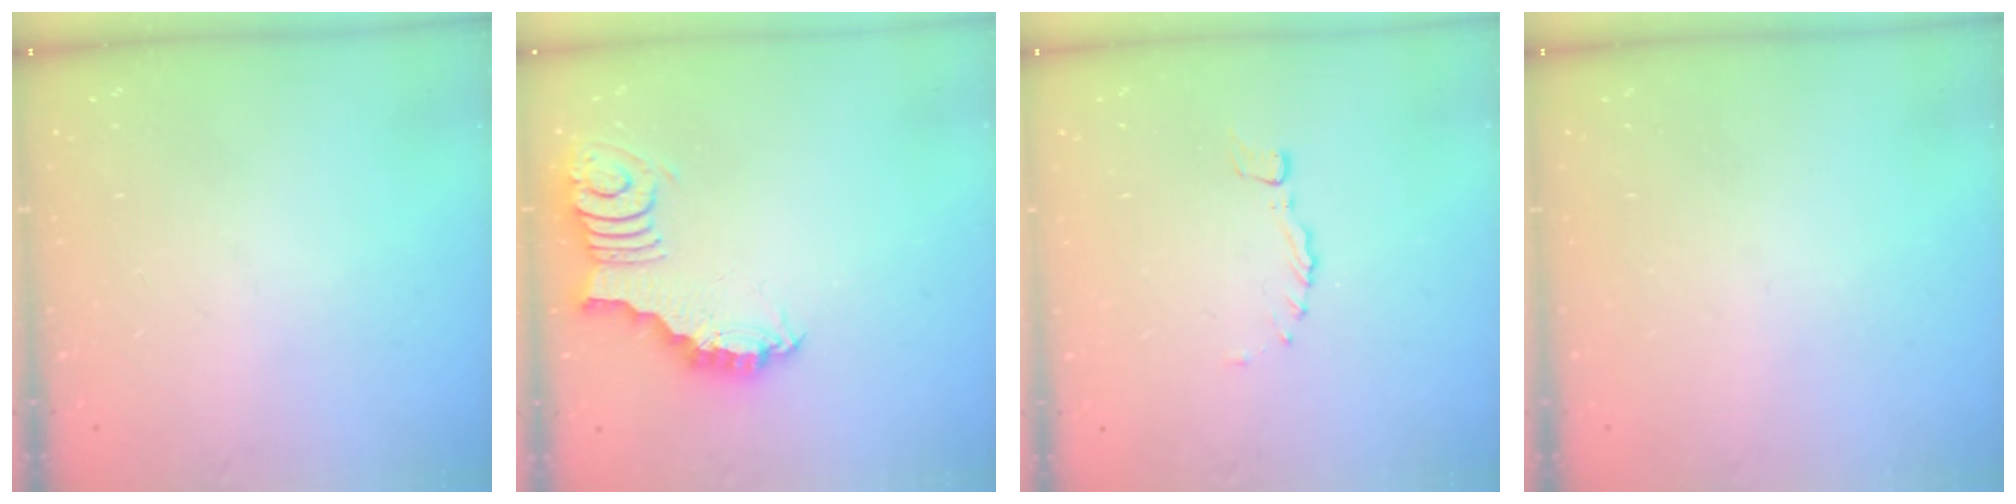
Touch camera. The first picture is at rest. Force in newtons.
{"total": 3.0, "press": 3.0, "slide": 0.5}
{"total": 0.0}
{"total": 0.0}